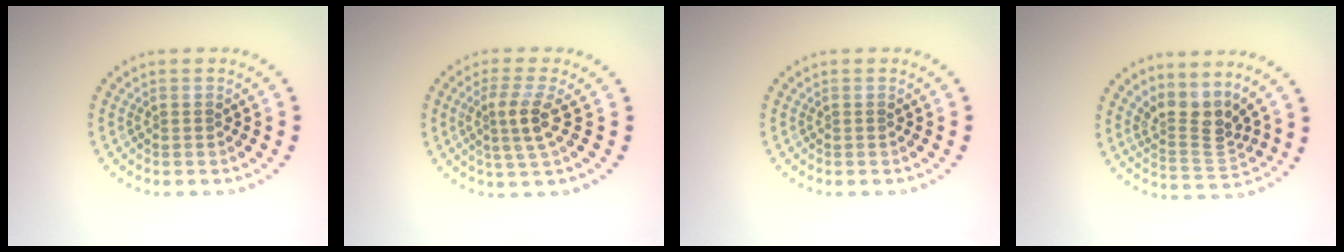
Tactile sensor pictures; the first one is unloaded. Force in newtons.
{"total": 2.8, "press": 2.4, "slide": 1.5}
{"total": 0.0}
{"total": 3.4, "press": 2.4, "slide": 2.4}